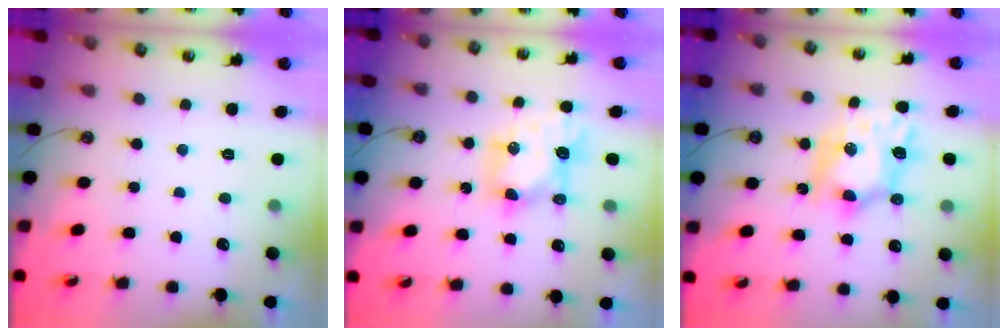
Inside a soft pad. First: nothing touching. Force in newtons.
{"total": 7.1, "press": 7.1, "slide": 0.8}
{"total": 10.5, "press": 10.5, "slide": 0.5}